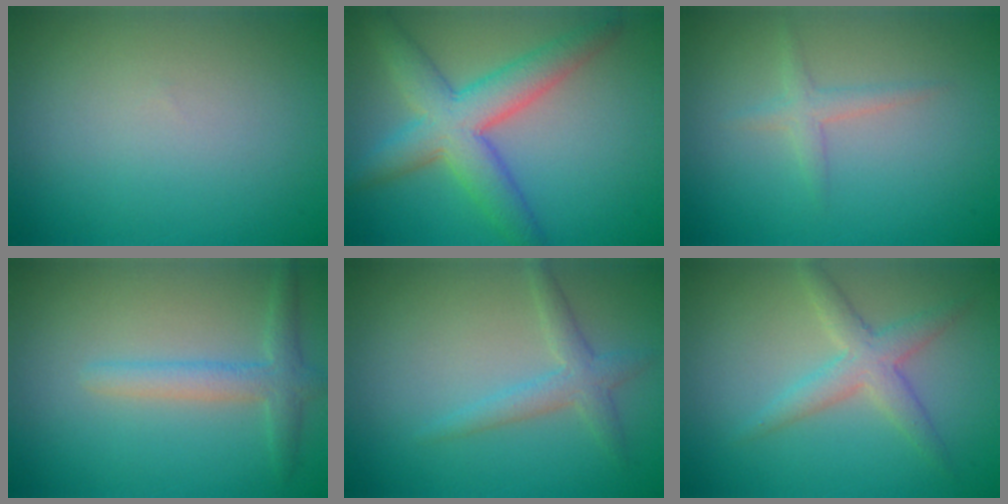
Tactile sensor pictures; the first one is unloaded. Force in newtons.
{"total": 6.6, "press": 6.6, "slide": 0.3}
{"total": 1.5, "press": 1.5, "slide": 0.1}
{"total": 2.5, "press": 2.5, "slide": 0.1}
{"total": 2.2, "press": 2.2, "slide": 0.1}
{"total": 3.0, "press": 3.0, "slide": 0.1}